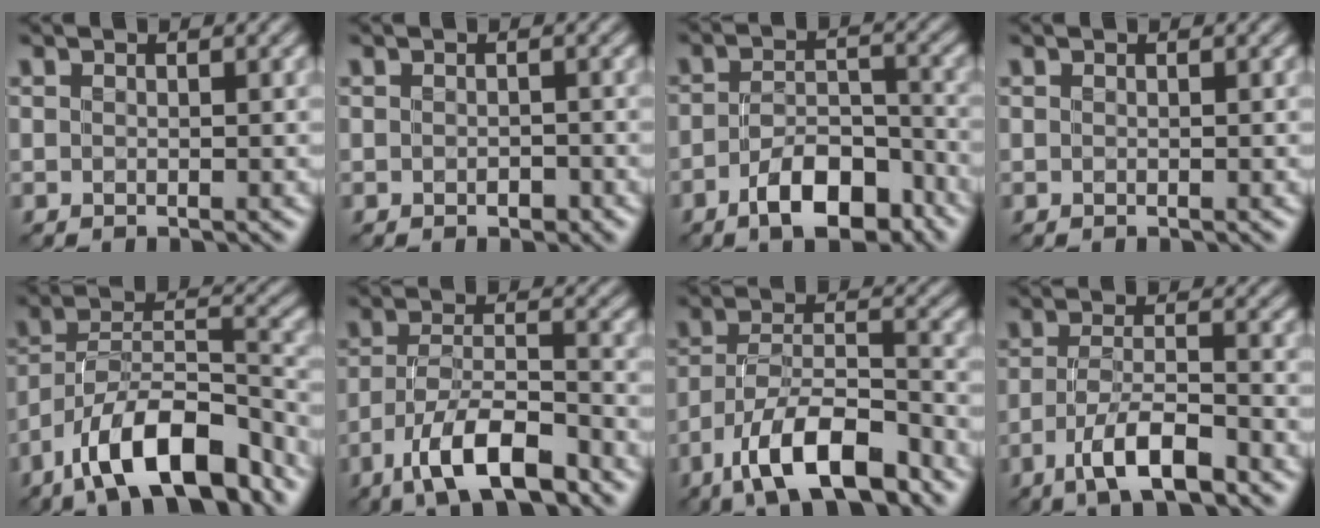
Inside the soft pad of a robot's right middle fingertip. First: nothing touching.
{"total": 0.7, "force": [-0.3, 0.5, 0.4], "torque": [-0.007, 0.000, -0.006]}
{"total": 6.2, "force": [-3.8, 2.6, 4.2], "torque": [-0.068, 0.003, -0.065]}
{"total": 0.0}
{"total": 10.2, "force": [-7.0, 3.5, 6.6], "torque": [-0.101, 0.017, -0.132]}
{"total": 7.9, "force": [-5.1, 2.5, 5.5], "torque": [-0.095, 0.004, -0.094]}
{"total": 9.3, "force": [-6.0, 3.1, 6.4], "torque": [-0.106, 0.007, -0.113]}
{"total": 5.5, "force": [-3.4, 1.4, 4.1], "torque": [-0.078, 0.003, -0.064]}